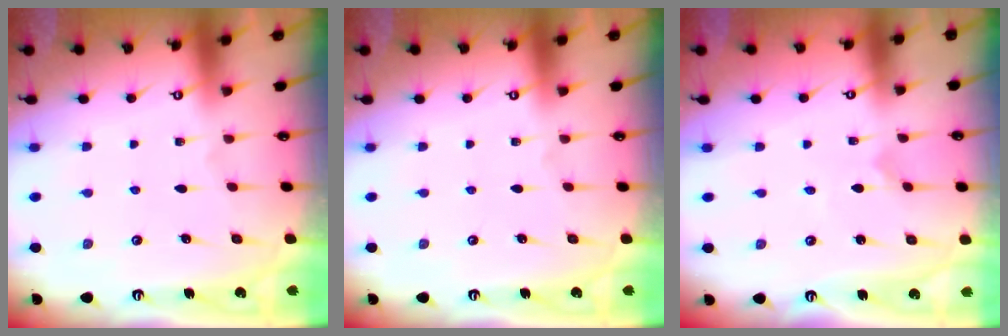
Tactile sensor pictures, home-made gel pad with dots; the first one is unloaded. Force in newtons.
{"total": 0.0}
{"total": 0.0}